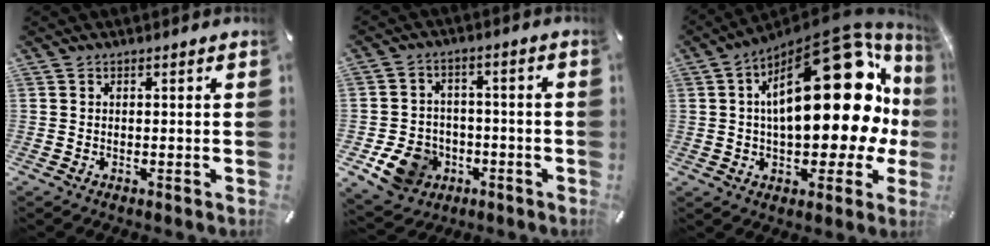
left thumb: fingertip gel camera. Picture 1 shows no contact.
{"total": 11.1, "force": [-4.4, 9.1, 4.8], "torque": [-0.102, 0.034, -0.072]}
{"total": 30.6, "force": [7.3, 13.9, 26.2], "torque": [-0.386, -0.057, 0.127]}